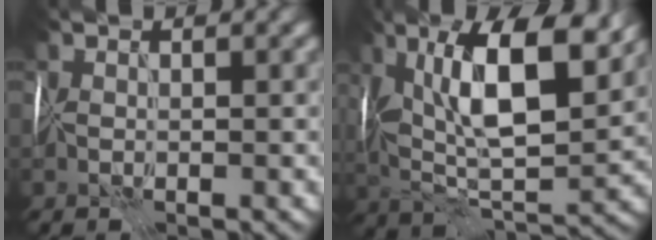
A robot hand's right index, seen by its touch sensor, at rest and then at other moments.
{"total": 13.3, "force": [4.5, 5.5, 11.2], "torque": [-0.186, 0.009, 0.075]}